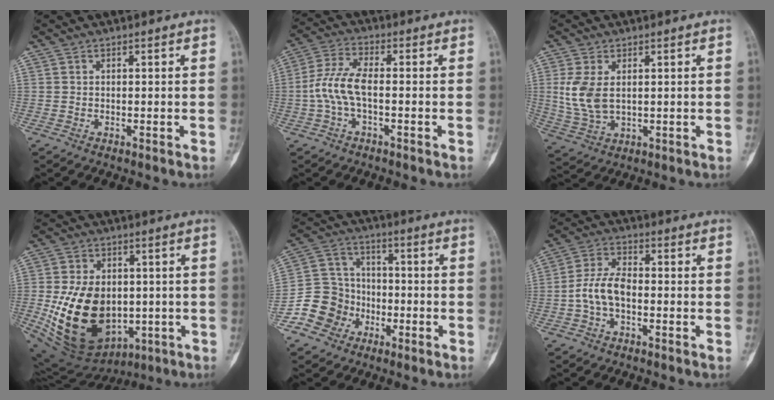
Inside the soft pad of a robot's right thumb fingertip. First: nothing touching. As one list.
[{"total": 7.3, "force": [-1.2, 2.8, 6.6], "torque": [-0.158, 0.022, -0.029]}, {"total": 7.8, "force": [1.3, 4.6, 6.2], "torque": [-0.138, -0.008, 0.040]}, {"total": 20.1, "force": [-2.4, 14.1, 14.1], "torque": [-0.225, -0.004, -0.006]}, {"total": 10.8, "force": [-4.9, 9.3, 2.3], "torque": [-0.002, 0.063, -0.090]}, {"total": 7.2, "force": [-1.6, 4.1, 5.7], "torque": [-0.118, 0.025, -0.038]}]